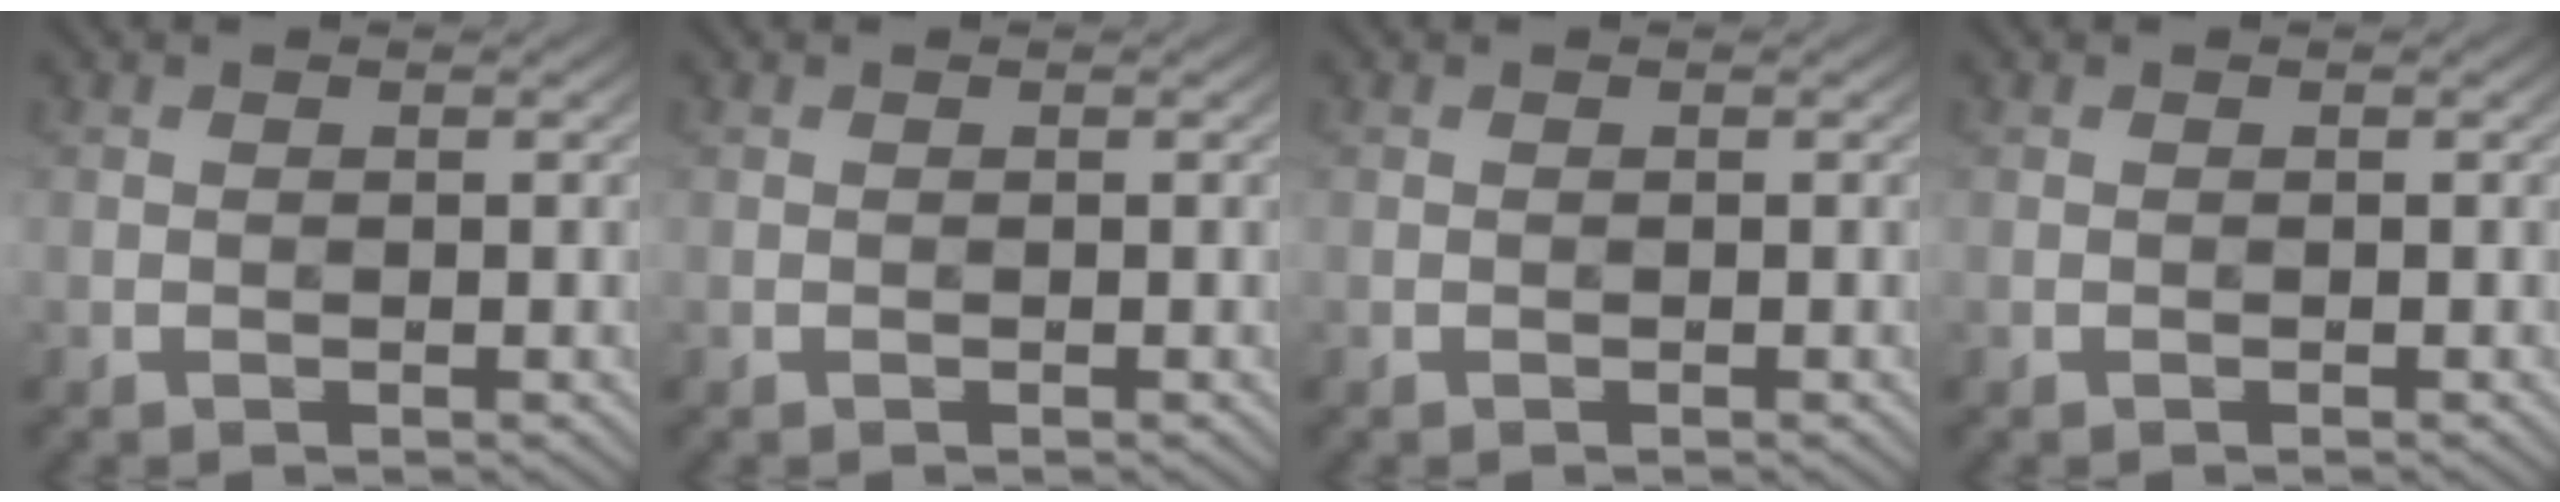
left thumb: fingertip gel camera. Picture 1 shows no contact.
{"total": 0.0}
{"total": 0.0}
{"total": 0.0}